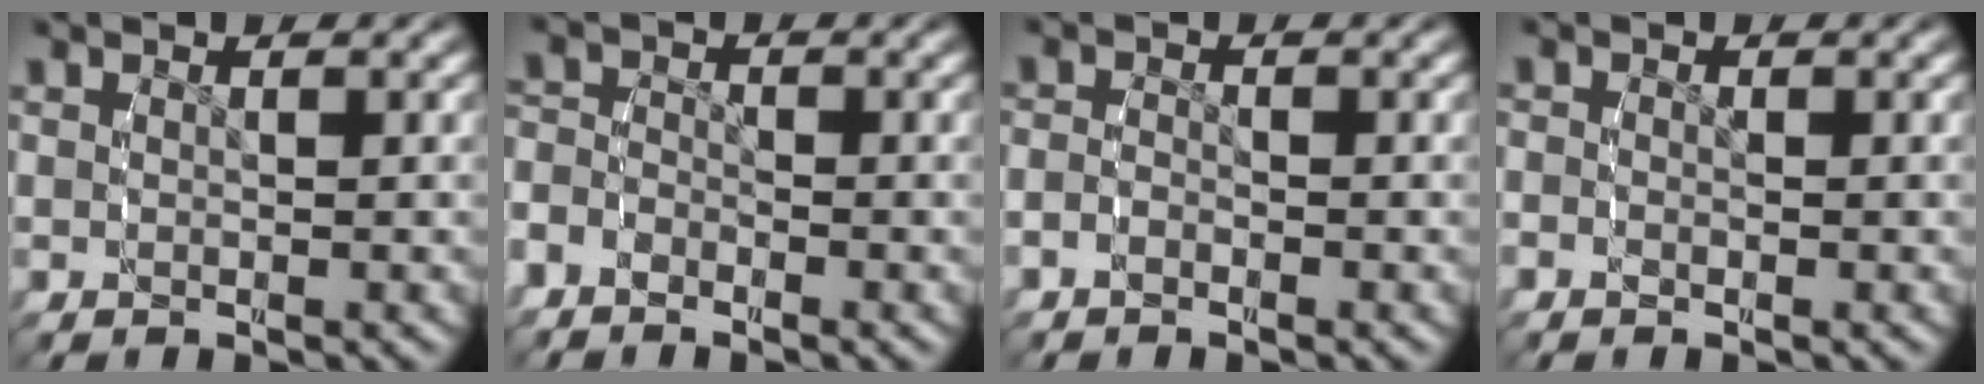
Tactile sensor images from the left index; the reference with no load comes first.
{"total": 2.6, "force": [-1.8, 1.7, 0.6], "torque": [-0.019, -0.015, -0.030]}
{"total": 1.6, "force": [-1.3, 0.8, 0.5], "torque": [-0.019, -0.011, -0.023]}
{"total": 1.5, "force": [-0.7, 1.2, 0.6], "torque": [-0.017, -0.003, -0.015]}